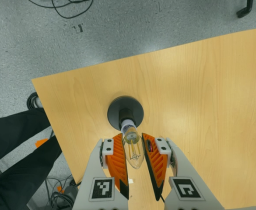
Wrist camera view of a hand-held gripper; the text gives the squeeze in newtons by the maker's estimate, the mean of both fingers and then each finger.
{"total": 12.4, "left": 12.5, "right": 12.2}